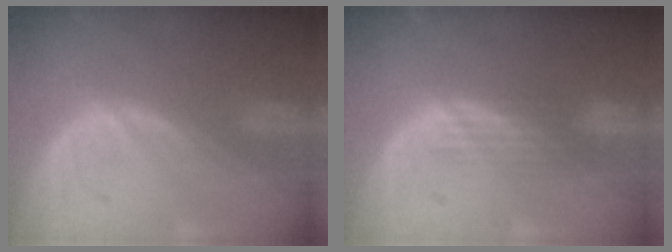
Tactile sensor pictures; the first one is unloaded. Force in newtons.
{"total": 3.9, "press": 3.2, "slide": 2.3}